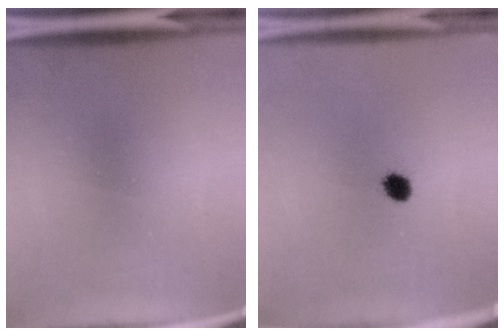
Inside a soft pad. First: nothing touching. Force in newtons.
{"total": 2.8}